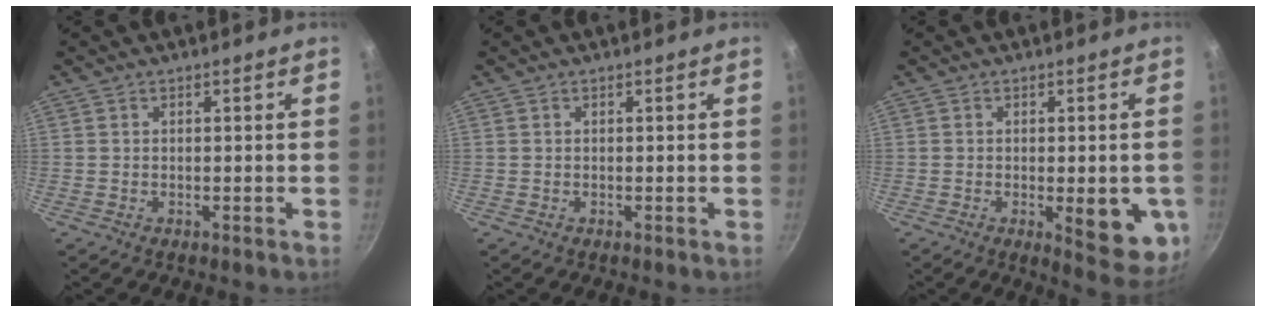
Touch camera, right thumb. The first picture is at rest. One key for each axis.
{"total": 0.0}
{"total": 10.7, "fx": -2.2, "fy": 3.7, "fz": 9.8, "tx": -0.091, "ty": -0.008, "tz": -0.021}